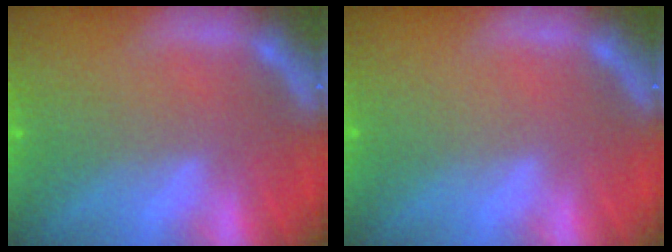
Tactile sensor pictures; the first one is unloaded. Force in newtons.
{"total": 0.0}